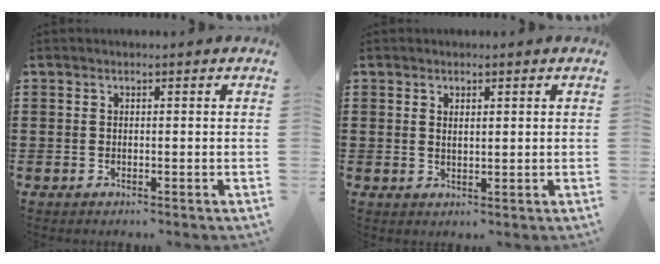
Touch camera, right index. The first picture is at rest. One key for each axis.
{"total": 0.9, "fx": 0.6, "fy": 0.5, "fz": 0.5, "tx": -0.011, "ty": 0.003, "tz": 0.011}